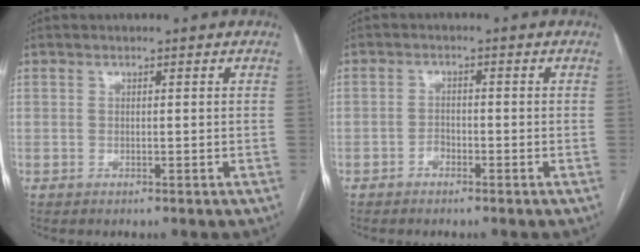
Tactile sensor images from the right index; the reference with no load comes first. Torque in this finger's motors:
{"motor_torque": [0.15, -0.02, 0.03, 0.00]}